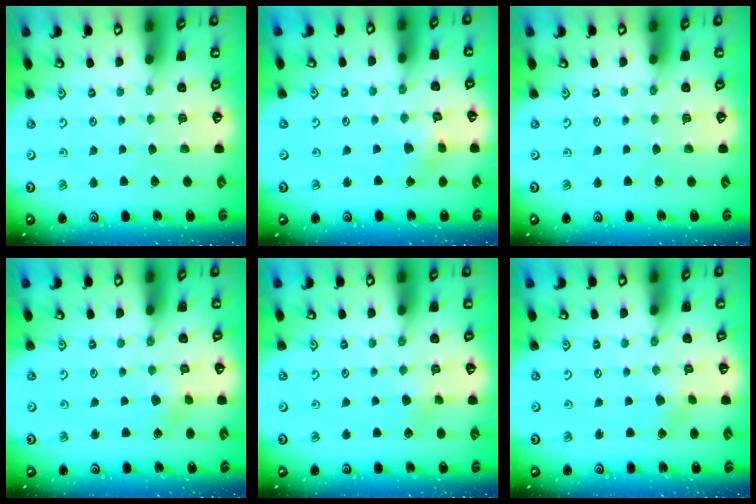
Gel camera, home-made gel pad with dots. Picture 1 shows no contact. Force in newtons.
{"total": 2.6, "press": 2.6, "slide": 0.2}
{"total": 0.0}
{"total": 2.6, "press": 2.4, "slide": 0.9}
{"total": 2.8, "press": 2.8, "slide": 0.6}
{"total": 2.2, "press": 2.2, "slide": 0.3}